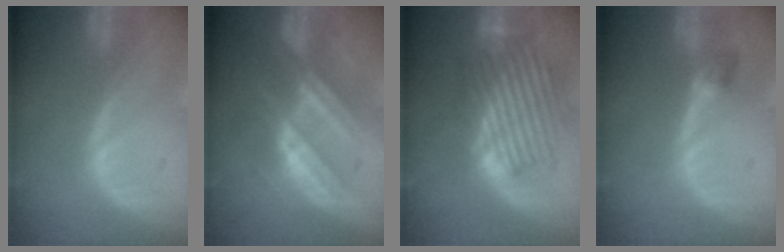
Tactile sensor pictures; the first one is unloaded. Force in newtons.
{"total": 7.3, "press": 7.3, "slide": 0.6}
{"total": 8.9, "press": 8.6, "slide": 2.3}
{"total": 3.1, "press": 2.7, "slide": 1.5}